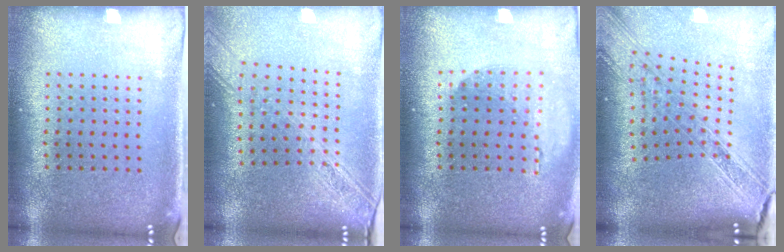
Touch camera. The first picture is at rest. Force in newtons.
{"total": 2.1, "press": 1.8, "slide": 1.1}
{"total": 1.2, "press": 1.2, "slide": 0.0}
{"total": 2.4, "press": 2.0, "slide": 1.3}